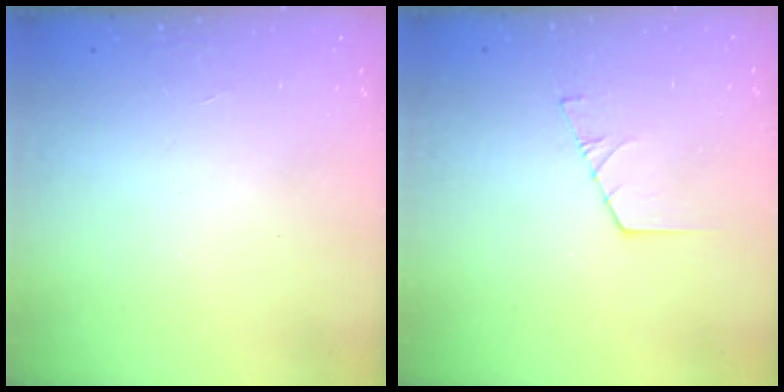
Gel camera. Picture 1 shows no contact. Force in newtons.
{"total": 2.2, "press": 2.2, "slide": 0.0}